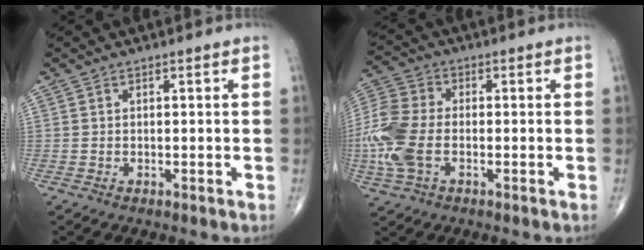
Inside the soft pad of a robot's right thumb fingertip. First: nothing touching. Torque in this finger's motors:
{"motor_torque": [0.46, 0.35, 0.85, 0.21, 0.13]}